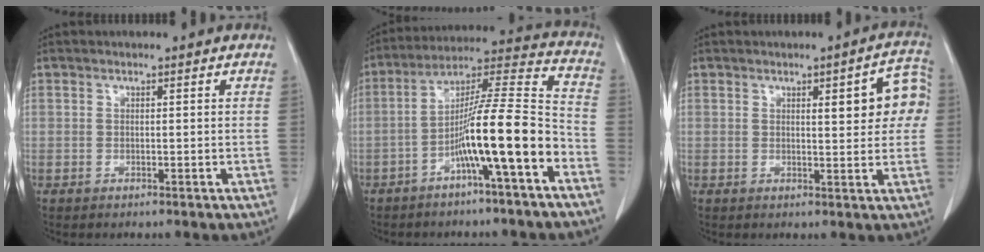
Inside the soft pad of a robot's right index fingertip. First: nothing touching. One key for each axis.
{"total": 14.2, "fx": -5.8, "fy": 0.0, "fz": 12.9, "tx": -0.216, "ty": 0.015, "tz": -0.103}
{"total": 7.8, "fx": 1.8, "fy": 2.1, "fz": 7.3, "tx": -0.084, "ty": 0.018, "tz": 0.017}